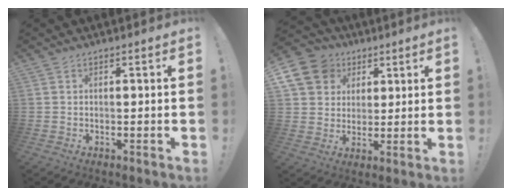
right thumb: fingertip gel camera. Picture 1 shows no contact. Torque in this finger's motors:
{"motor_torque": [-0.04, 0.38, 0.07, 0.07, 0.22]}